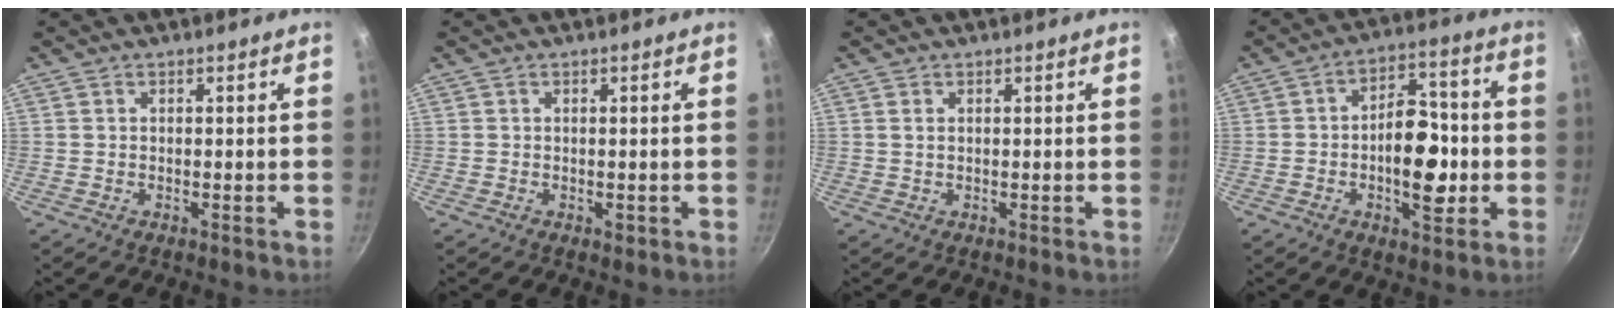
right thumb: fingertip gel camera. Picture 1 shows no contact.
{"total": 1.0, "force": [-0.3, 0.5, 0.8], "torque": [-0.012, -0.001, -0.004]}
{"total": 0.9, "force": [0.3, 0.5, 0.7], "torque": [-0.013, 0.001, 0.006]}
{"total": 12.7, "force": [-2.3, 7.1, 10.3], "torque": [-0.120, 0.033, -0.041]}